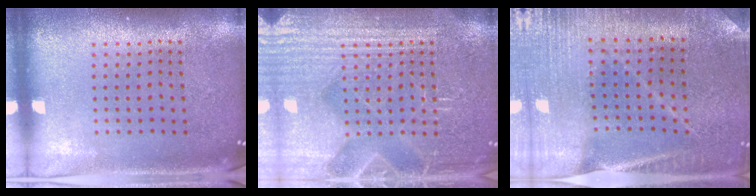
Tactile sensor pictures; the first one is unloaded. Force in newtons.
{"total": 5.9, "press": 5.9, "slide": 0.8}
{"total": 1.2, "press": 1.2, "slide": 0.1}